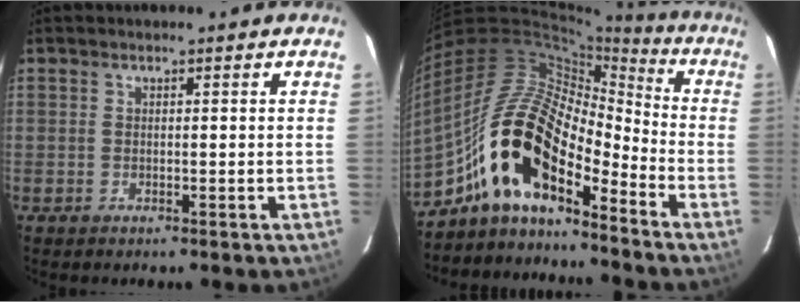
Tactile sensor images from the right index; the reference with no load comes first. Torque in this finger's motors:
{"motor_torque": [1.13, -0.63, 1.05, 0.21]}